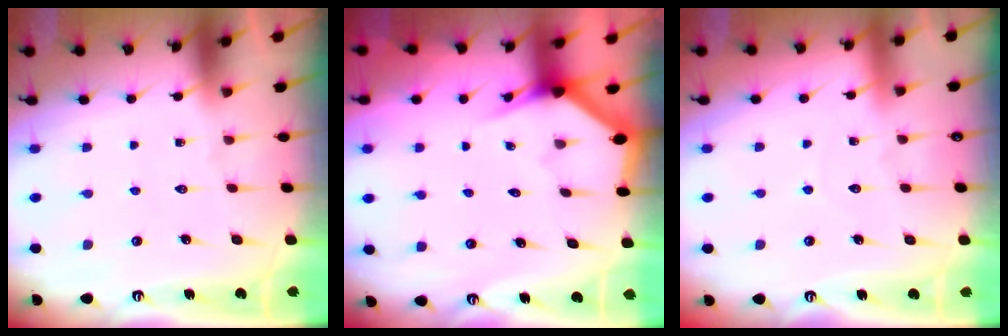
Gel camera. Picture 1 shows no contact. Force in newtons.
{"total": 3.1, "press": 3.1, "slide": 0.1}
{"total": 3.2, "press": 3.2, "slide": 0.3}